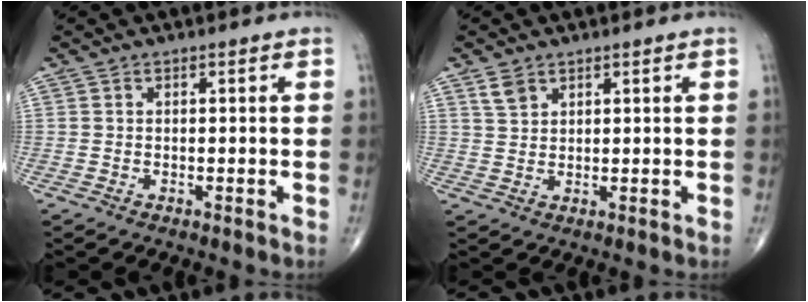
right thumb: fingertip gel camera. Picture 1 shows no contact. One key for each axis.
{"total": 2.8, "fx": 1.9, "fy": 1.7, "fz": 1.2, "tx": -0.016, "ty": -0.004, "tz": 0.042}